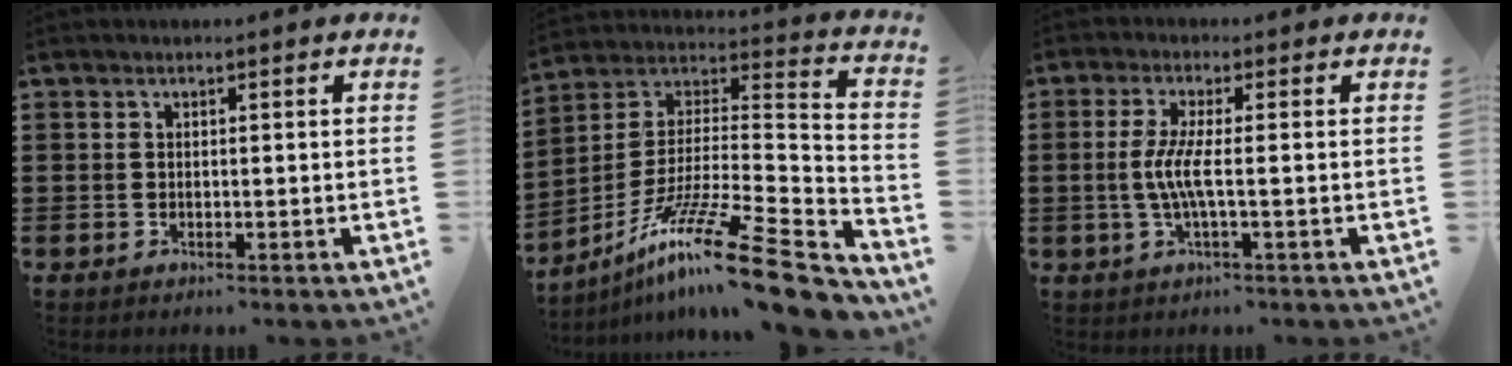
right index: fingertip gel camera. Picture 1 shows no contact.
{"total": 16.6, "force": [-12.2, 0.9, 11.2], "torque": [-0.190, 0.017, -0.221]}
{"total": 4.8, "force": [-0.7, 0.1, 4.8], "torque": [-0.109, -0.012, -0.023]}